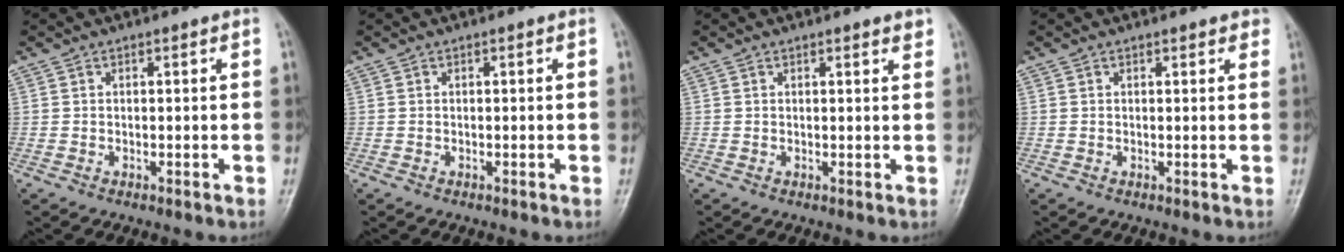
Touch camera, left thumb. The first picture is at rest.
{"total": 0.0}
{"total": 1.6, "force": [1.3, 0.2, 0.8], "torque": [-0.005, -0.005, 0.016]}
{"total": 1.6, "force": [1.3, 0.6, 0.7], "torque": [0.003, -0.001, 0.011]}